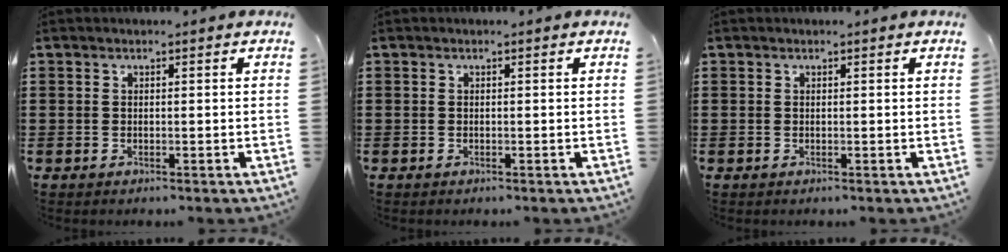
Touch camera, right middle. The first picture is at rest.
{"total": 0.0}
{"total": 0.0}